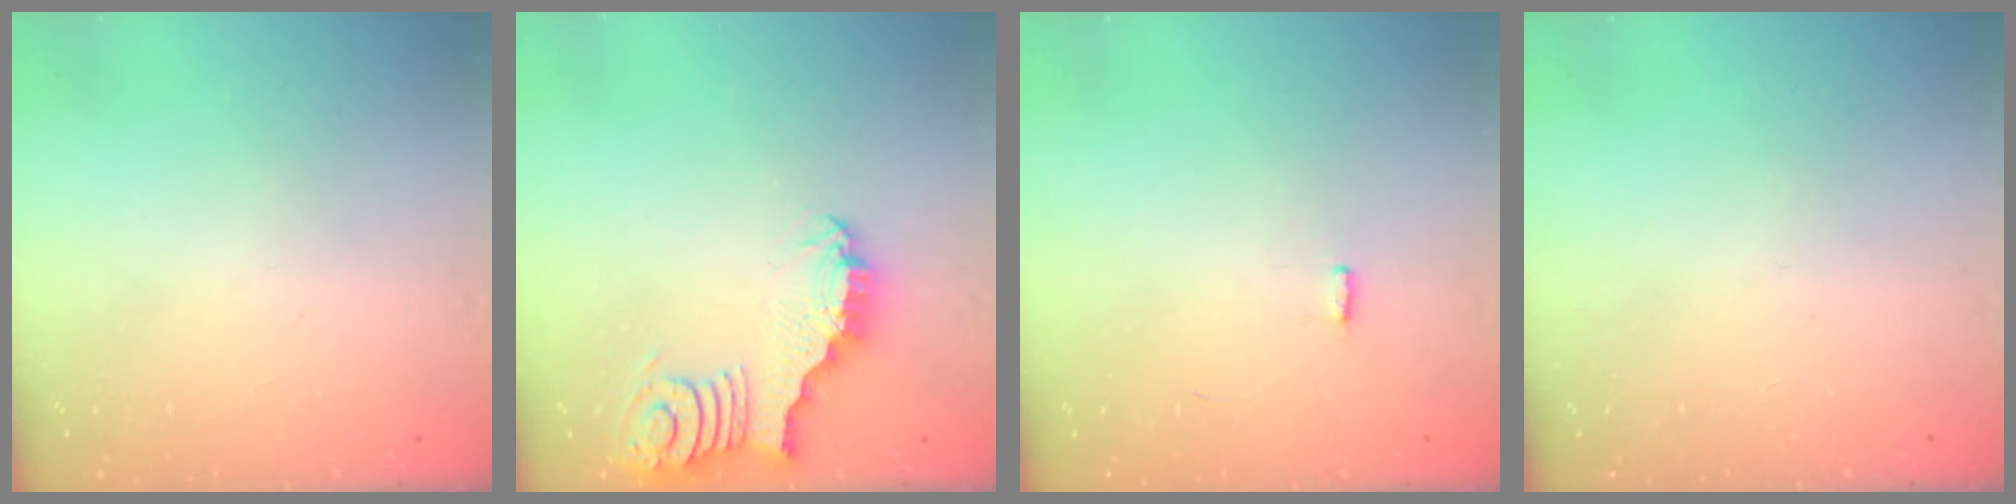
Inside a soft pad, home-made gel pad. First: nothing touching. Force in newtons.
{"total": 2.4, "press": 2.4, "slide": 0.3}
{"total": 3.4, "press": 3.4, "slide": 0.4}
{"total": 0.0}